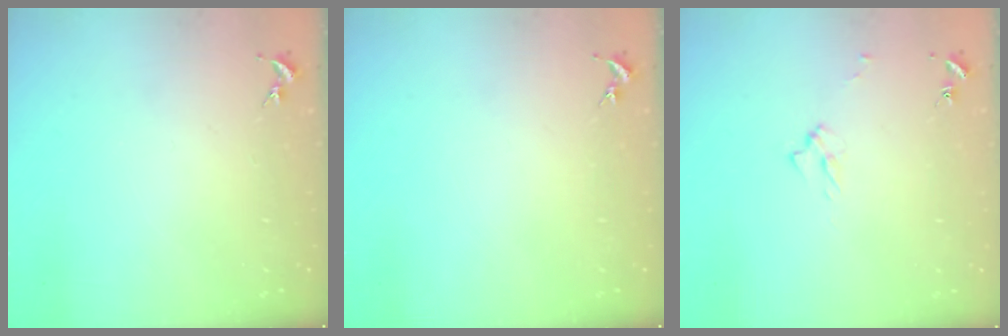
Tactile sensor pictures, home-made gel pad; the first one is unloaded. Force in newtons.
{"total": 0.0}
{"total": 2.5, "press": 2.5, "slide": 0.4}